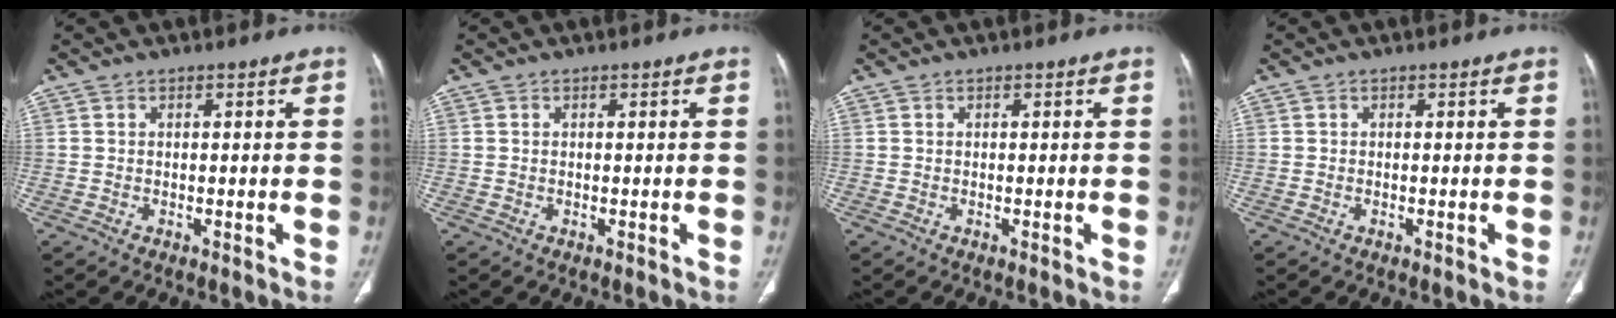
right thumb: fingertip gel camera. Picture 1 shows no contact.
{"total": 0.0}
{"total": 0.0}
{"total": 0.0}